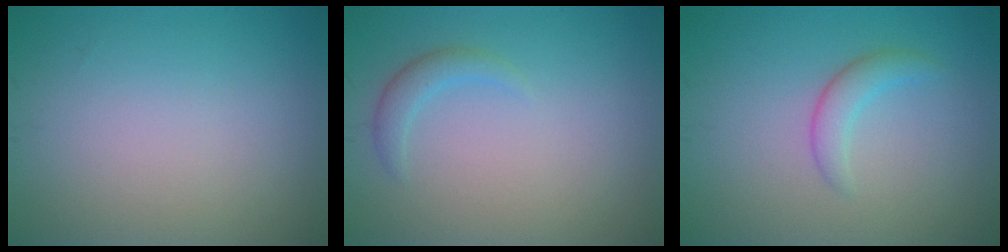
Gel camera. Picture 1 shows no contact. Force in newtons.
{"total": 1.5, "press": 1.5, "slide": 0.1}
{"total": 1.9, "press": 1.9, "slide": 0.1}